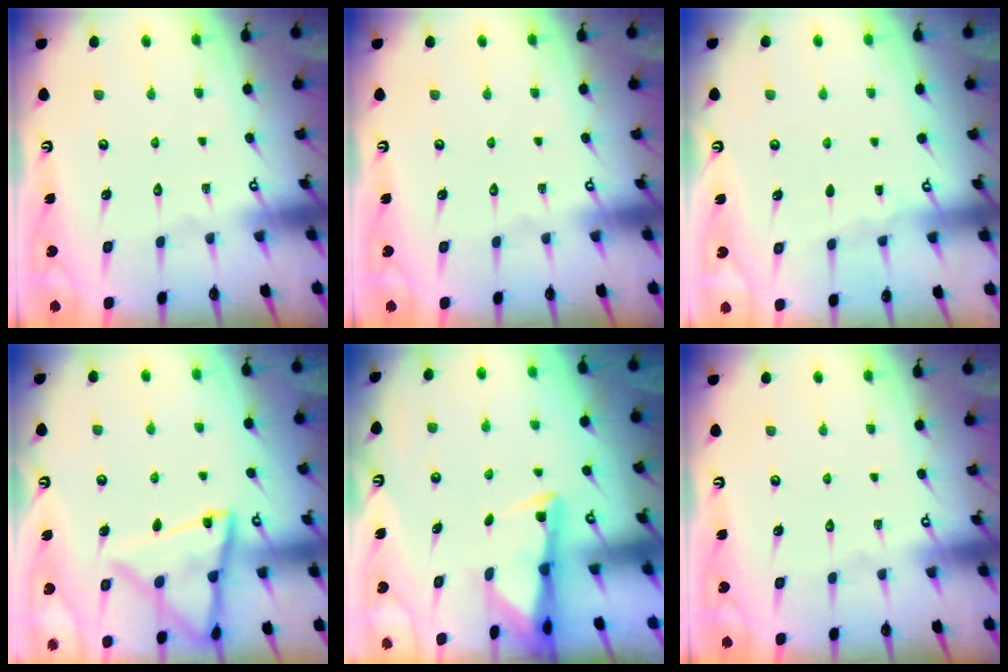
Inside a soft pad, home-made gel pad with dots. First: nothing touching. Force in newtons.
{"total": 0.0}
{"total": 2.8, "press": 2.8, "slide": 0.4}
{"total": 14.4, "press": 14.3, "slide": 1.5}
{"total": 2.8, "press": 2.8, "slide": 0.6}
{"total": 0.0}